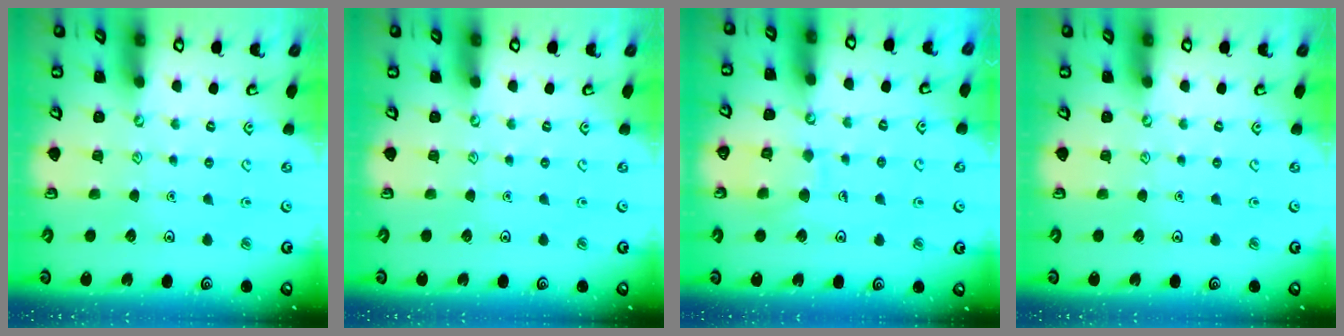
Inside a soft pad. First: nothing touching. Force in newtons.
{"total": 0.0}
{"total": 7.8, "press": 7.8, "slide": 0.7}
{"total": 0.0}